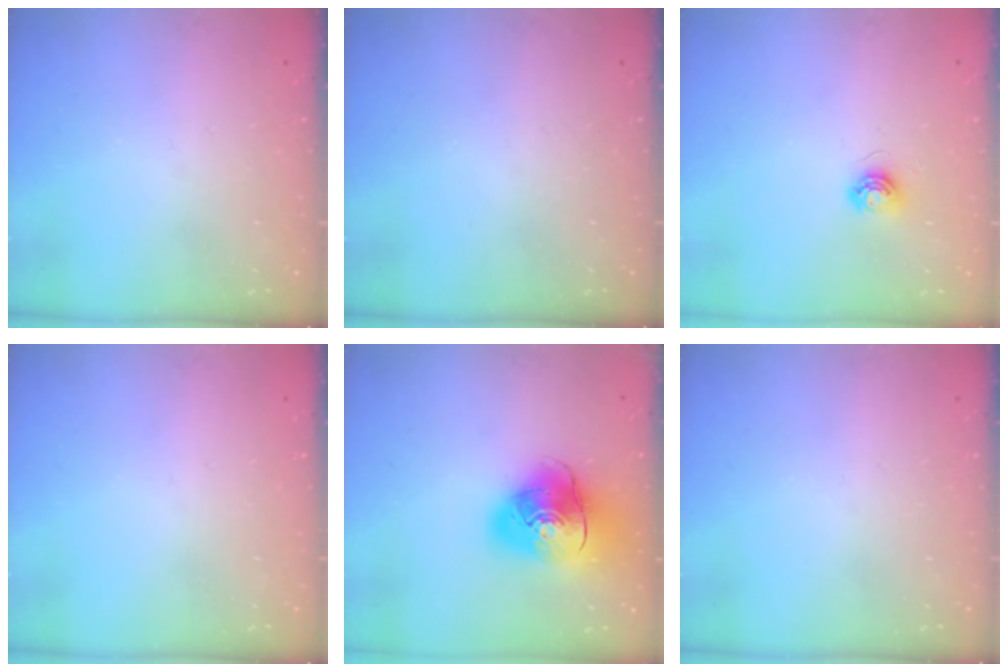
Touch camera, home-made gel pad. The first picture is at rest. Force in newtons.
{"total": 0.0}
{"total": 5.6, "press": 5.6, "slide": 0.3}
{"total": 0.0}
{"total": 14.8, "press": 14.7, "slide": 2.1}
{"total": 0.0}